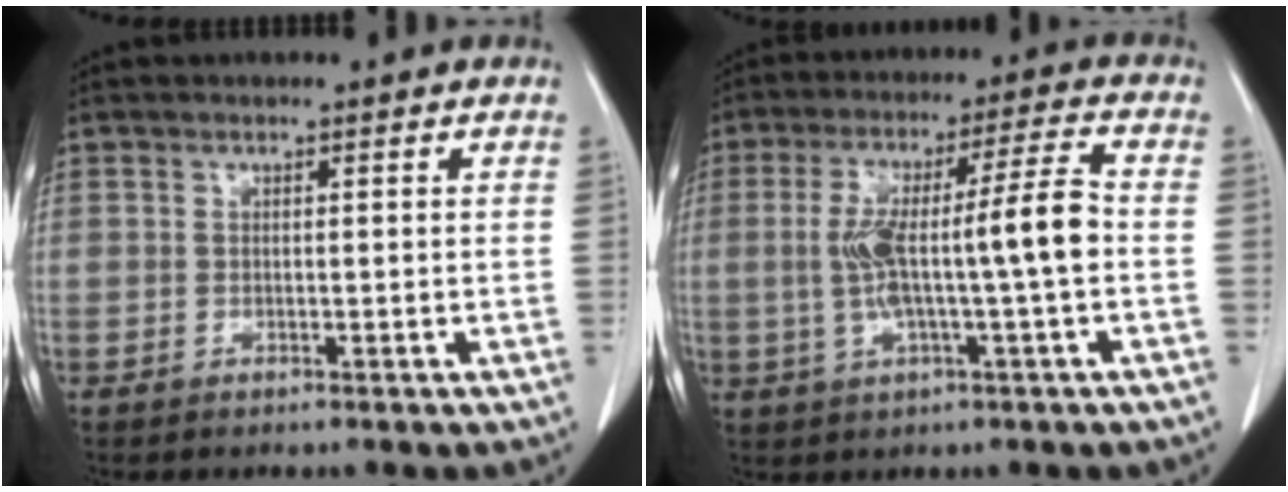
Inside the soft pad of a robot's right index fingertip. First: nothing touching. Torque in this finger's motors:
{"motor_torque": [0.72, -0.22, 0.29, 0.13]}